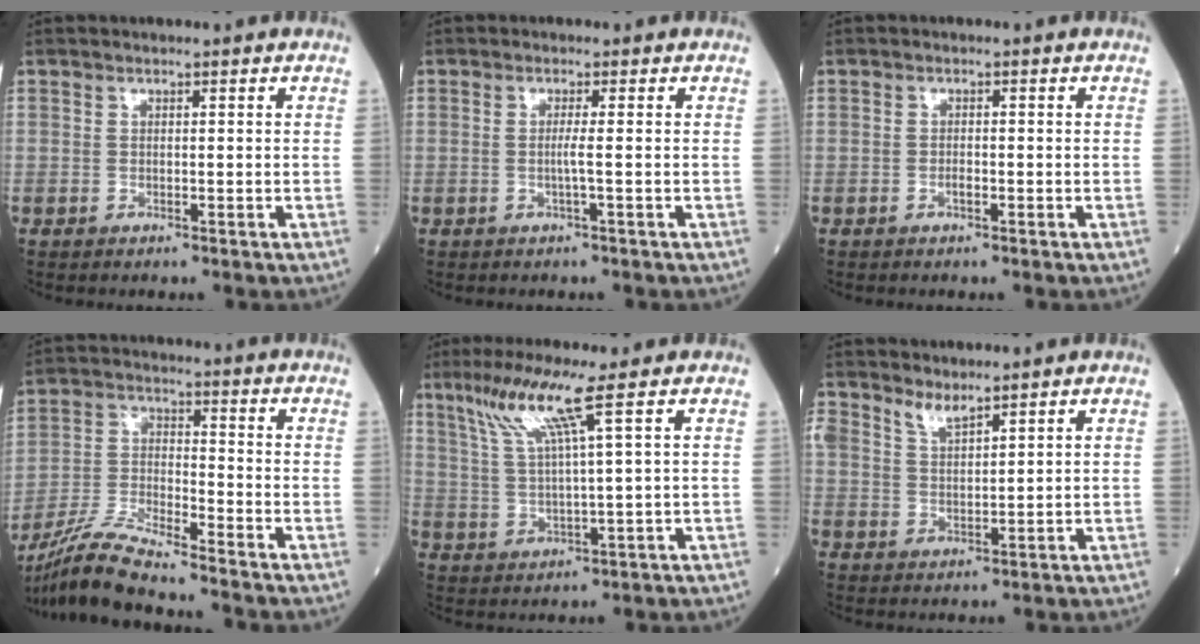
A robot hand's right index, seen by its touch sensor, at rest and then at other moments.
{"total": 1.6, "force": [-0.2, -0.5, 1.6], "torque": [-0.033, -0.002, -0.007]}
{"total": 1.0, "force": [-0.5, 0.4, 0.8], "torque": [-0.013, 0.001, -0.009]}
{"total": 10.7, "force": [-9.8, -0.8, 4.3], "torque": [-0.087, -0.016, -0.189]}
{"total": 8.1, "force": [4.6, -1.5, 6.5], "torque": [-0.135, 0.005, 0.094]}
{"total": 3.7, "force": [3.2, 1.0, 1.5], "torque": [-0.033, -0.001, 0.068]}